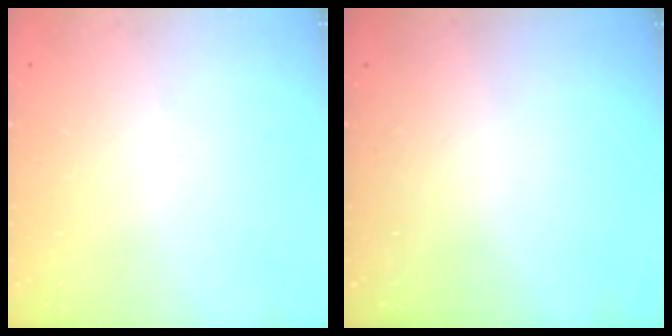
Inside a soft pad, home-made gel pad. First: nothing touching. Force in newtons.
{"total": 0.0}